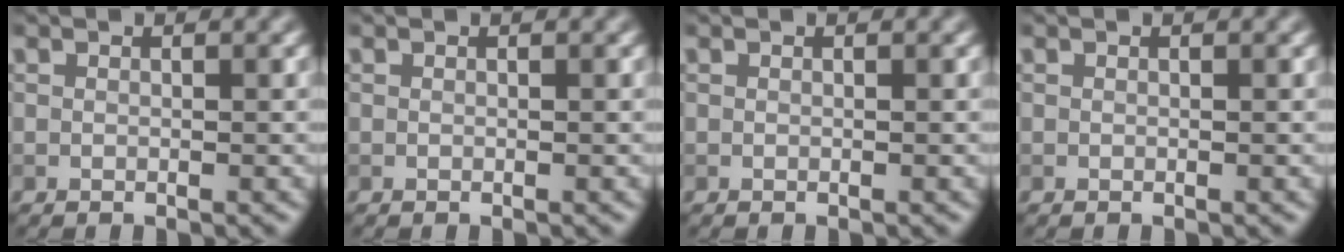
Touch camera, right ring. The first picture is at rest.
{"total": 0.0}
{"total": 0.0}
{"total": 0.0}